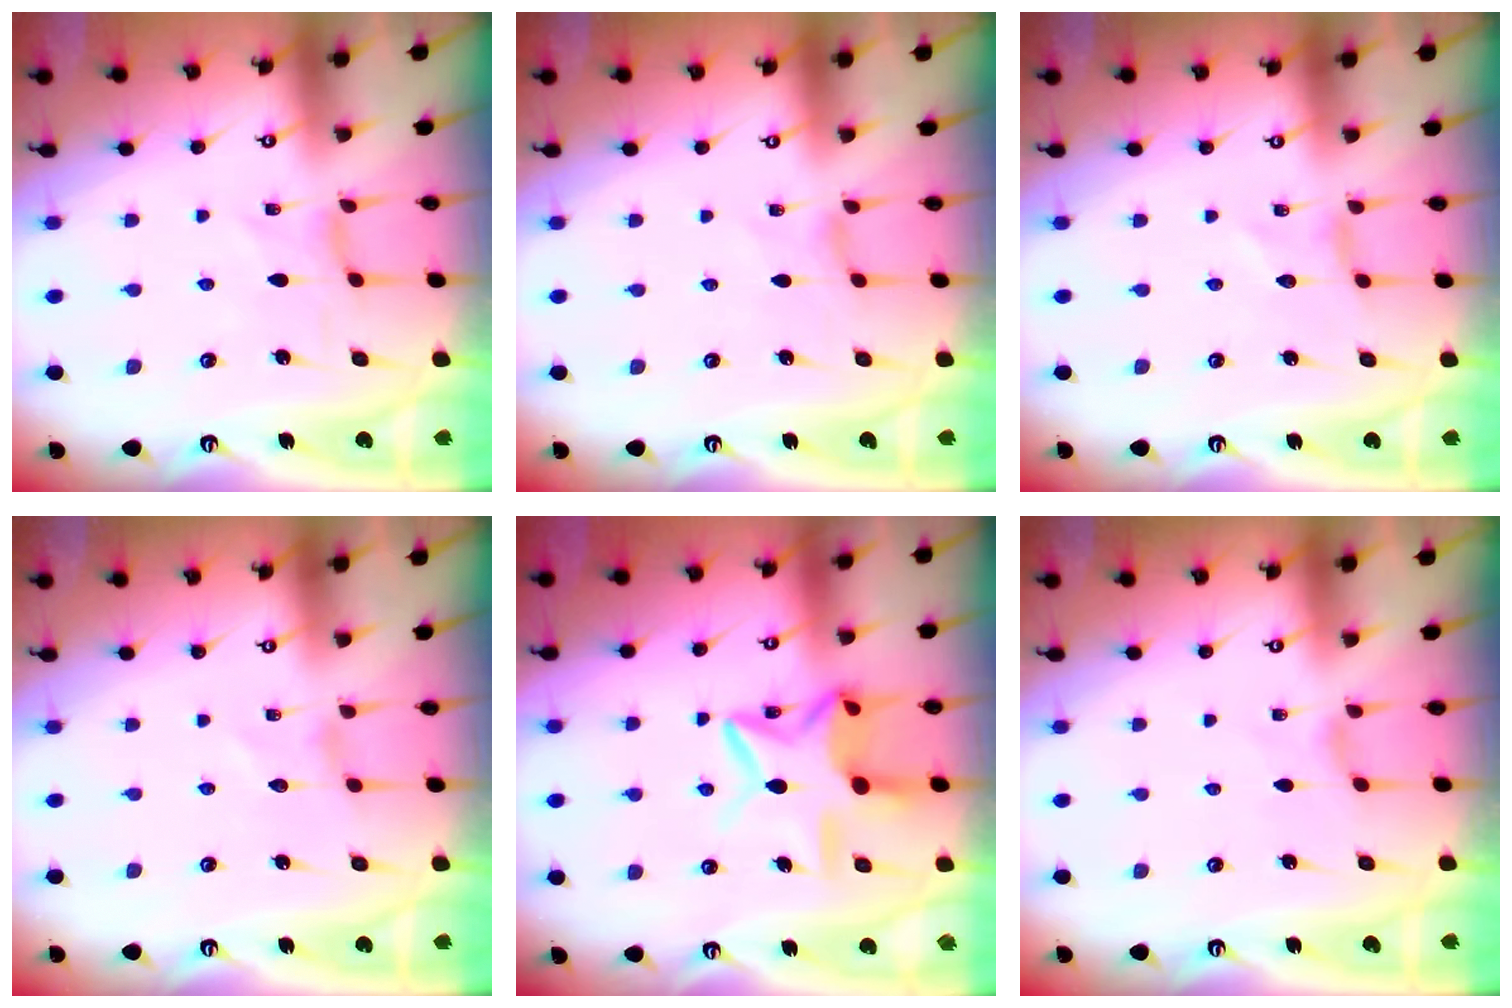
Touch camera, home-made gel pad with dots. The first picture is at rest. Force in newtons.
{"total": 0.0}
{"total": 0.0}
{"total": 0.0}
{"total": 12.1, "press": 12.0, "slide": 0.9}
{"total": 0.7, "press": 0.6, "slide": 0.3}